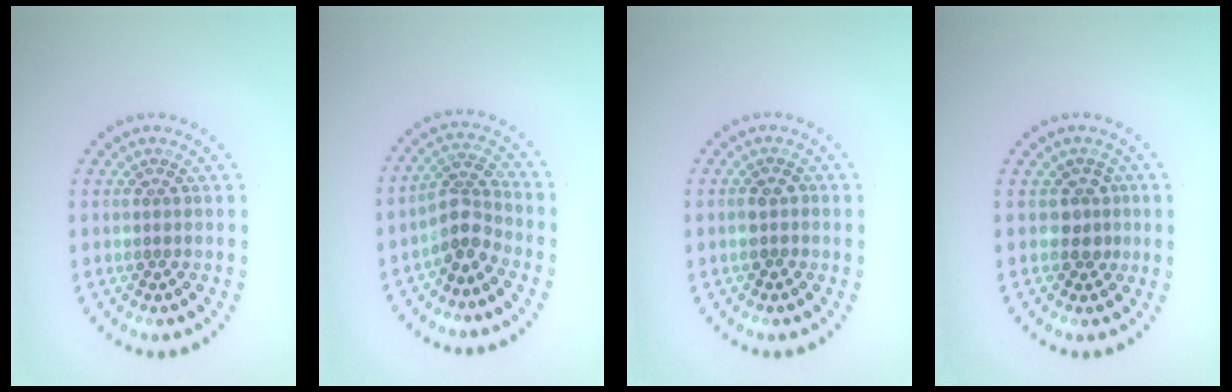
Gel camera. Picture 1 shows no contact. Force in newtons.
{"total": 2.8, "press": 2.2, "slide": 1.7}
{"total": 1.6, "press": 1.6, "slide": 0.4}
{"total": 1.7, "press": 1.2, "slide": 1.1}